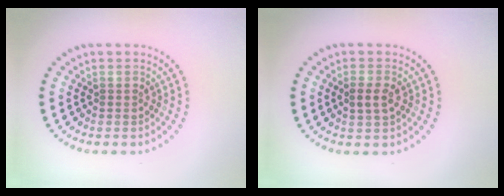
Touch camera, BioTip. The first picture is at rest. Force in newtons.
{"total": 1.9, "press": 1.8, "slide": 0.3}